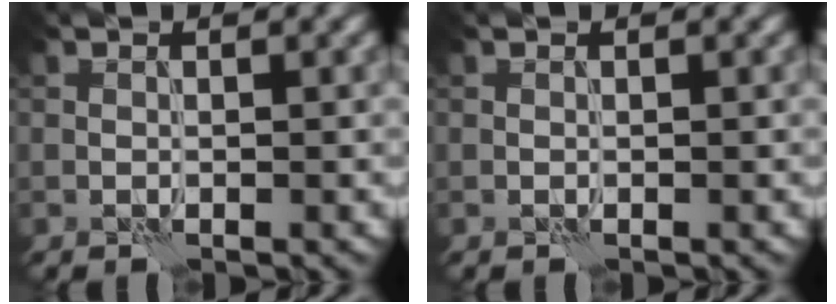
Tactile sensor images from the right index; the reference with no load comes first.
{"total": 0.0}